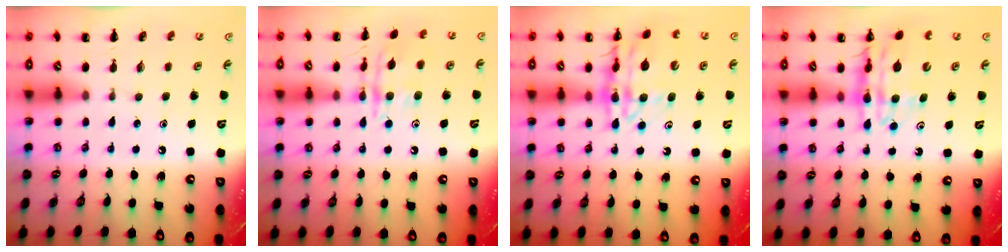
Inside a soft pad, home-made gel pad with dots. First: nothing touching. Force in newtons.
{"total": 12.9, "press": 12.9, "slide": 0.6}
{"total": 17.4, "press": 17.2, "slide": 2.4}
{"total": 13.1, "press": 12.6, "slide": 3.7}